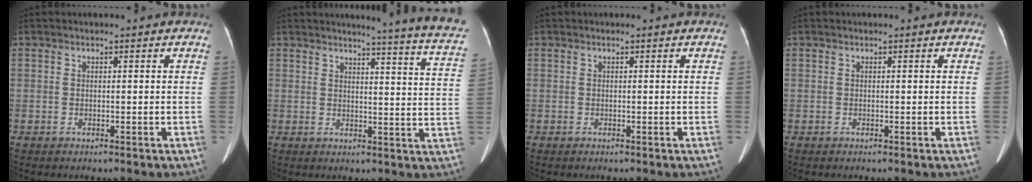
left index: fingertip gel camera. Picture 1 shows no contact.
{"total": 15.7, "force": [14.2, -0.9, 6.5], "torque": [-0.080, -0.090, 0.137]}
{"total": 0.0}
{"total": 0.0}